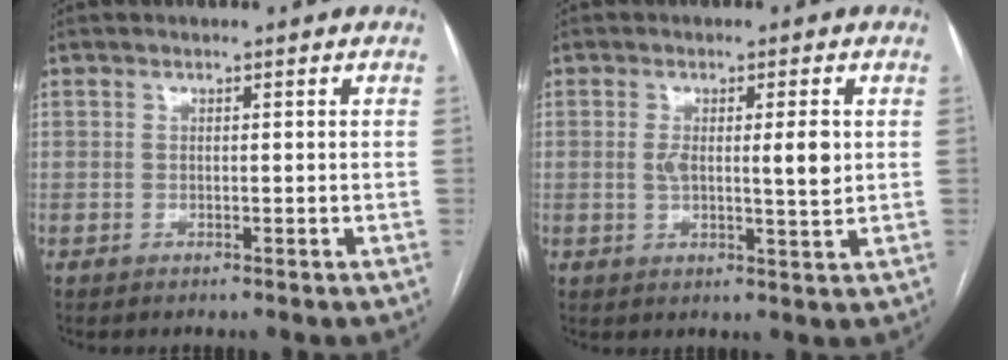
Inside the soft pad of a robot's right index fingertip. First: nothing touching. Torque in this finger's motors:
{"motor_torque": [0.02, 0.05, 0.23, 0.05]}